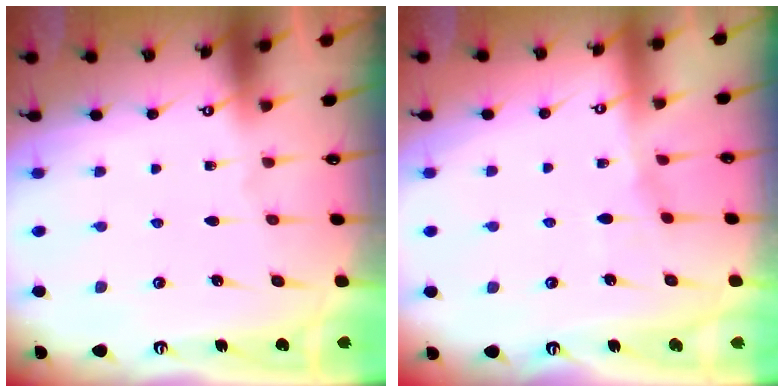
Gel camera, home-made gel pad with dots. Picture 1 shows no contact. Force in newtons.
{"total": 4.7, "press": 4.7, "slide": 0.7}